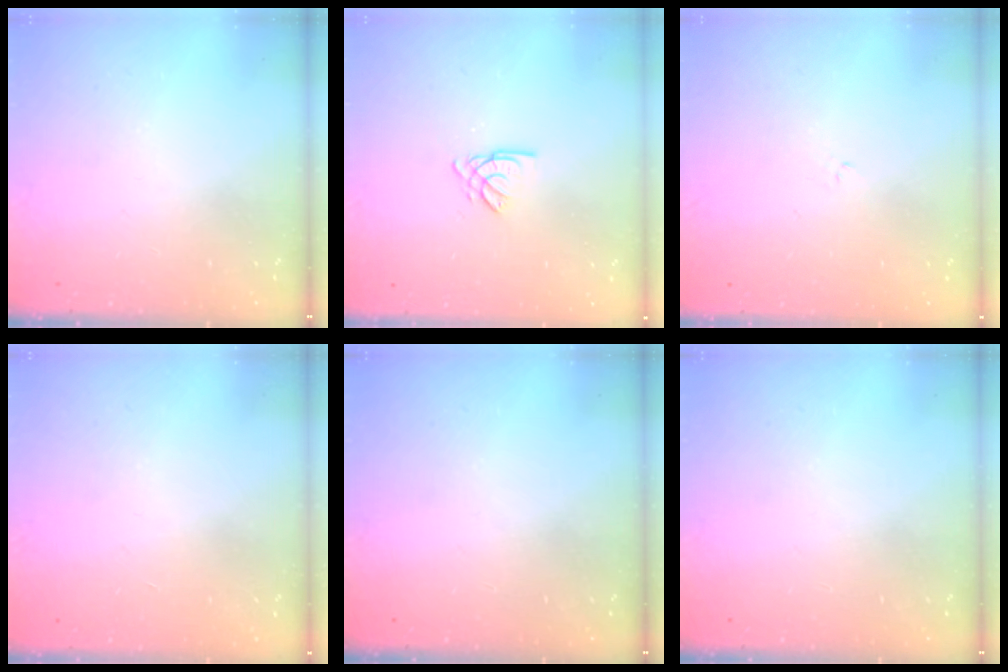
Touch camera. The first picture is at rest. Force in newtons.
{"total": 2.6, "press": 2.6, "slide": 0.1}
{"total": 1.2, "press": 1.2, "slide": 0.4}
{"total": 1.0, "press": 0.9, "slide": 0.2}
{"total": 0.0}
{"total": 0.0}